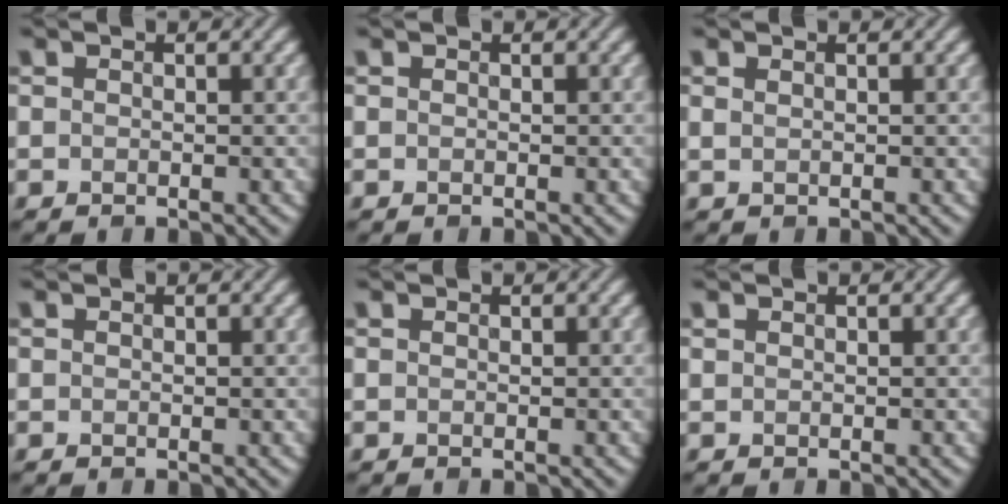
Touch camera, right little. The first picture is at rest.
{"total": 0.0}
{"total": 0.8, "force": [0.5, 0.3, 0.5], "torque": [-0.009, -0.002, 0.005]}
{"total": 0.0}
{"total": 0.0}
{"total": 0.0}